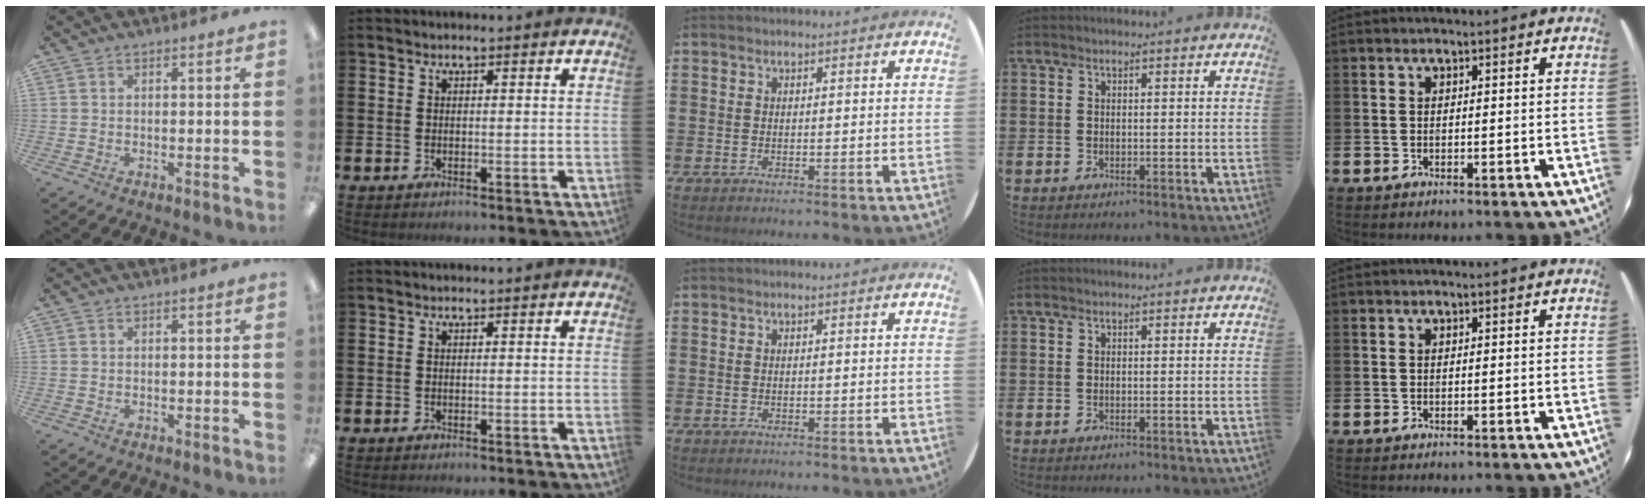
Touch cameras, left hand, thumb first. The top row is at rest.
{}